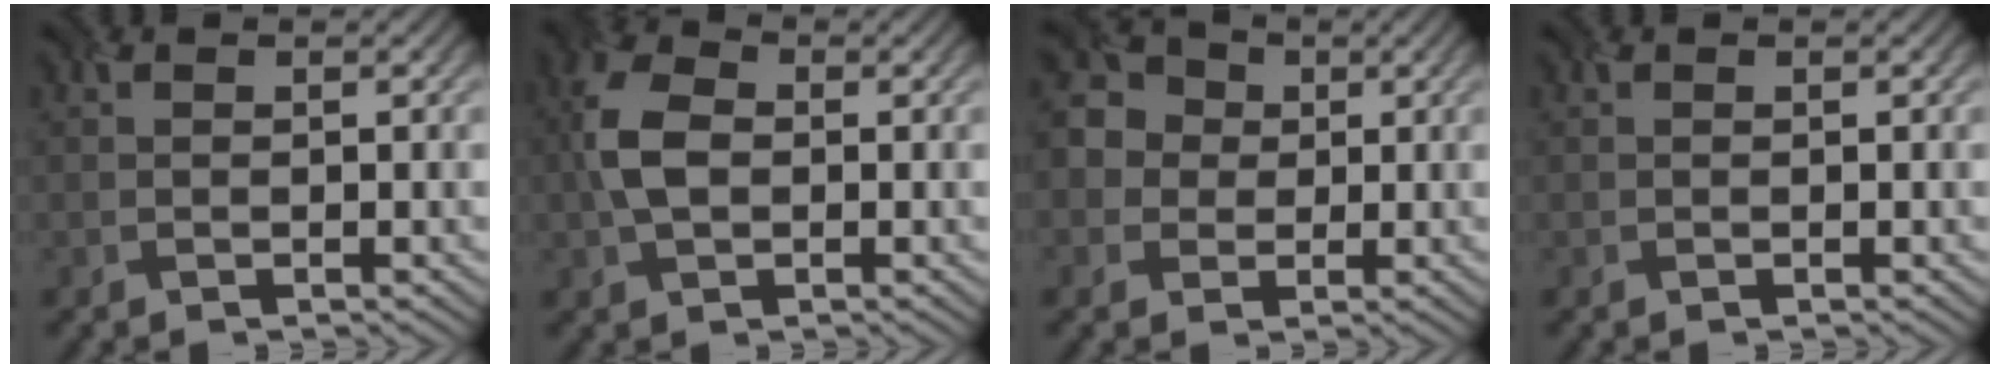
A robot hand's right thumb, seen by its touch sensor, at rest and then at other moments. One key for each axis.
{"total": 5.7, "fx": -0.1, "fy": 3.8, "fz": 4.3, "tx": -0.108, "ty": 0.004, "tz": -0.012}
{"total": 5.4, "fx": 0.2, "fy": 5.1, "fz": 1.7, "tx": -0.050, "ty": 0.009, "tz": -0.012}
{"total": 0.0}